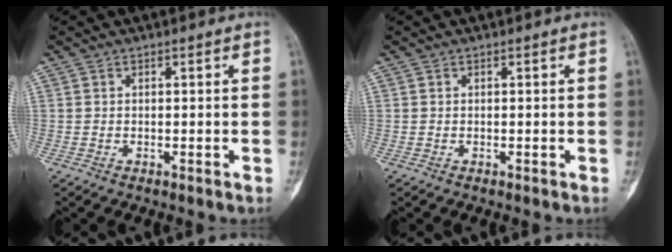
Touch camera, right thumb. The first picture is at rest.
{"total": 0.0}